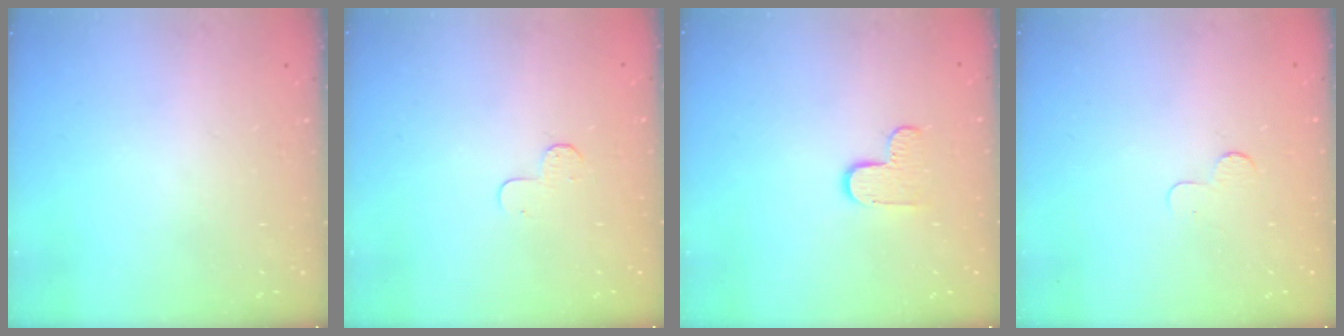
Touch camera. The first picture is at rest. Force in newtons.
{"total": 4.7, "press": 4.6, "slide": 0.5}
{"total": 5.9, "press": 5.9, "slide": 0.2}
{"total": 2.5, "press": 2.5, "slide": 0.2}